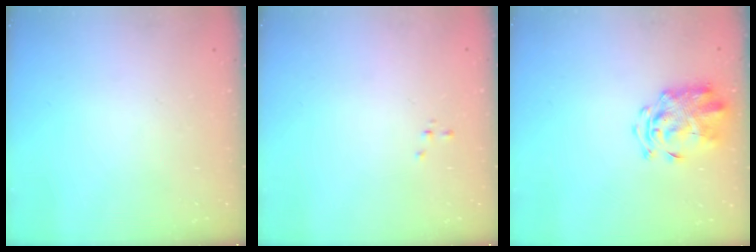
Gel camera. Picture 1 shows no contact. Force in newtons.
{"total": 0.0}
{"total": 3.3, "press": 3.2, "slide": 0.8}